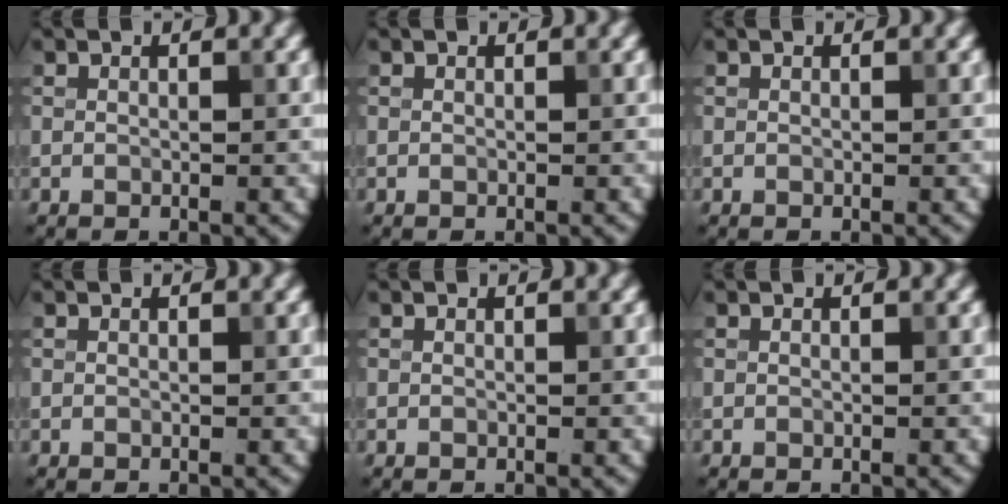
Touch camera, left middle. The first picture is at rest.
{"total": 0.0}
{"total": 0.0}
{"total": 0.0}
{"total": 0.0}
{"total": 0.0}